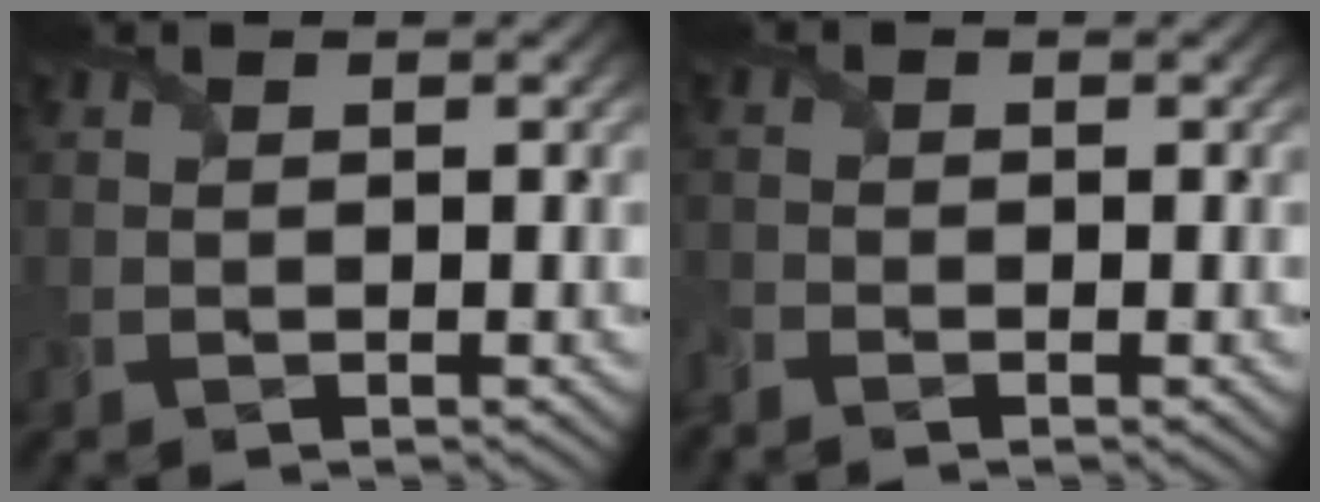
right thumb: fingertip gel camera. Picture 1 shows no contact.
{"total": 1.7, "force": [-1.6, 0.5, 0.5], "torque": [-0.019, -0.013, -0.043]}